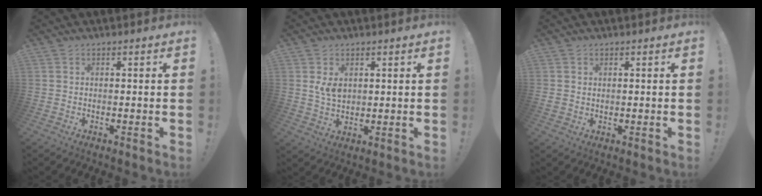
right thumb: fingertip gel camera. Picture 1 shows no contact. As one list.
[{"total": 5.3, "force": [1.8, 3.5, 3.5], "torque": [-0.044, -0.011, 0.032]}, {"total": 1.3, "force": [0.8, 0.9, 0.4], "torque": [-0.006, 0.001, 0.015]}]